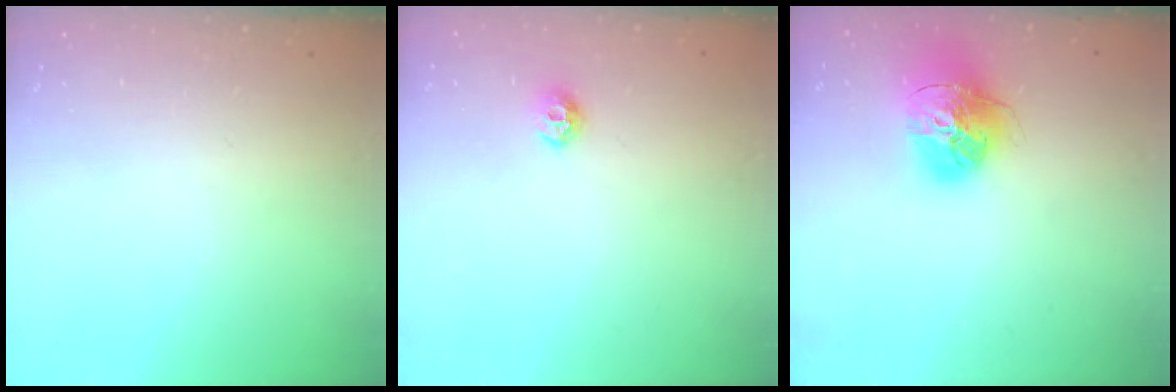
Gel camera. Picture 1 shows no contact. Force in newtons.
{"total": 7.2, "press": 7.1, "slide": 1.0}
{"total": 18.4, "press": 18.3, "slide": 1.8}